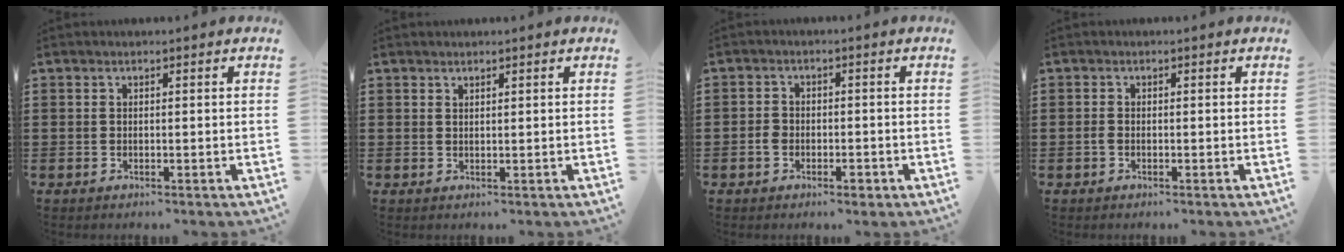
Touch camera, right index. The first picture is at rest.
{"total": 1.0, "force": [1.0, 0.0, 0.1], "torque": [-0.002, -0.001, 0.021]}
{"total": 2.3, "force": [-1.0, 1.6, 1.3], "torque": [-0.035, -0.004, -0.021]}
{"total": 0.8, "force": [-0.4, 0.5, 0.5], "torque": [-0.012, -0.002, -0.007]}